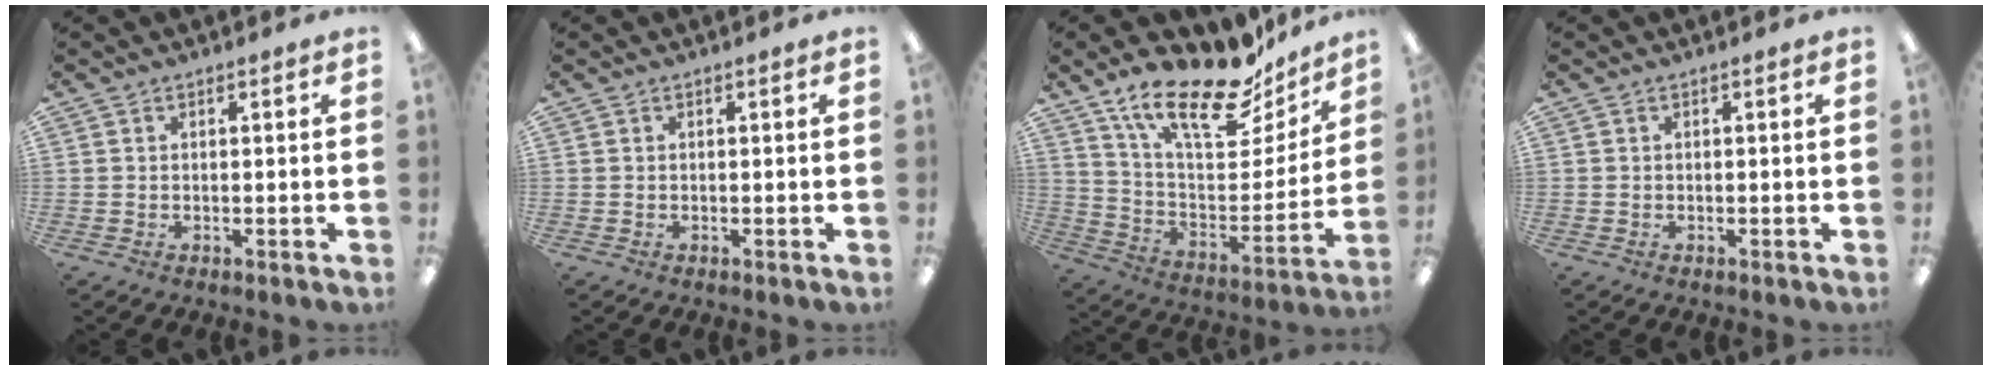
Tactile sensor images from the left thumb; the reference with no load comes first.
{"total": 0.0}
{"total": 22.4, "force": [16.6, 8.1, 12.8], "torque": [-0.199, -0.114, 0.283]}
{"total": 0.0}